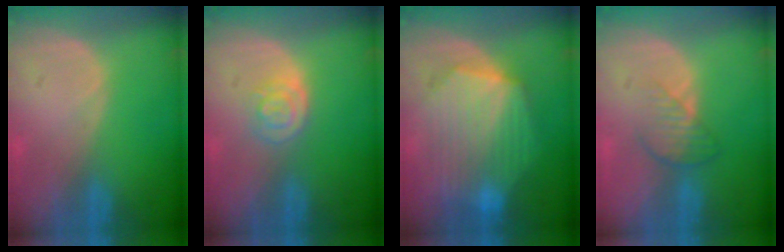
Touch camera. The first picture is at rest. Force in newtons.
{"total": 3.3, "press": 3.2, "slide": 0.6}
{"total": 10.6, "press": 10.6, "slide": 0.8}
{"total": 3.9, "press": 3.5, "slide": 1.7}